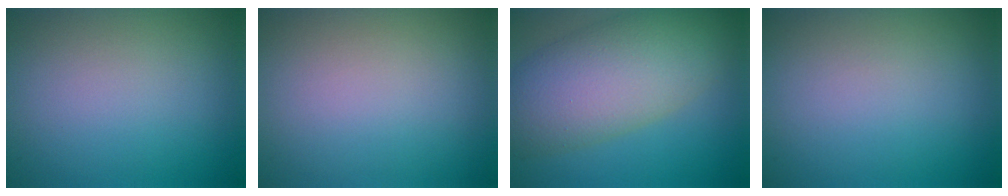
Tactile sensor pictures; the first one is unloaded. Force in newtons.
{"total": 0.0}
{"total": 8.7, "press": 8.7, "slide": 0.4}
{"total": 0.0}